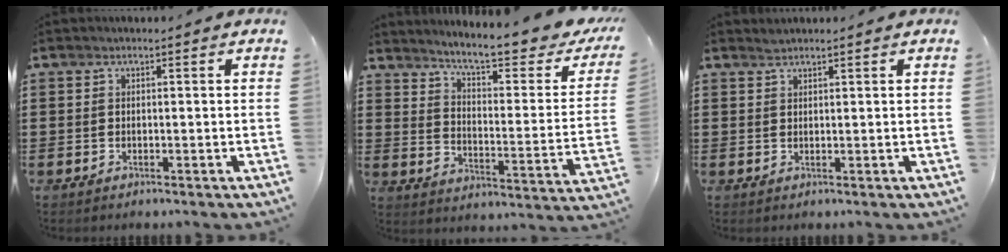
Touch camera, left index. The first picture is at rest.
{"total": 7.2, "force": [6.0, 0.1, 3.9], "torque": [-0.095, -0.048, 0.094]}
{"total": 1.0, "force": [1.0, 0.1, 0.2], "torque": [-0.006, -0.002, 0.019]}